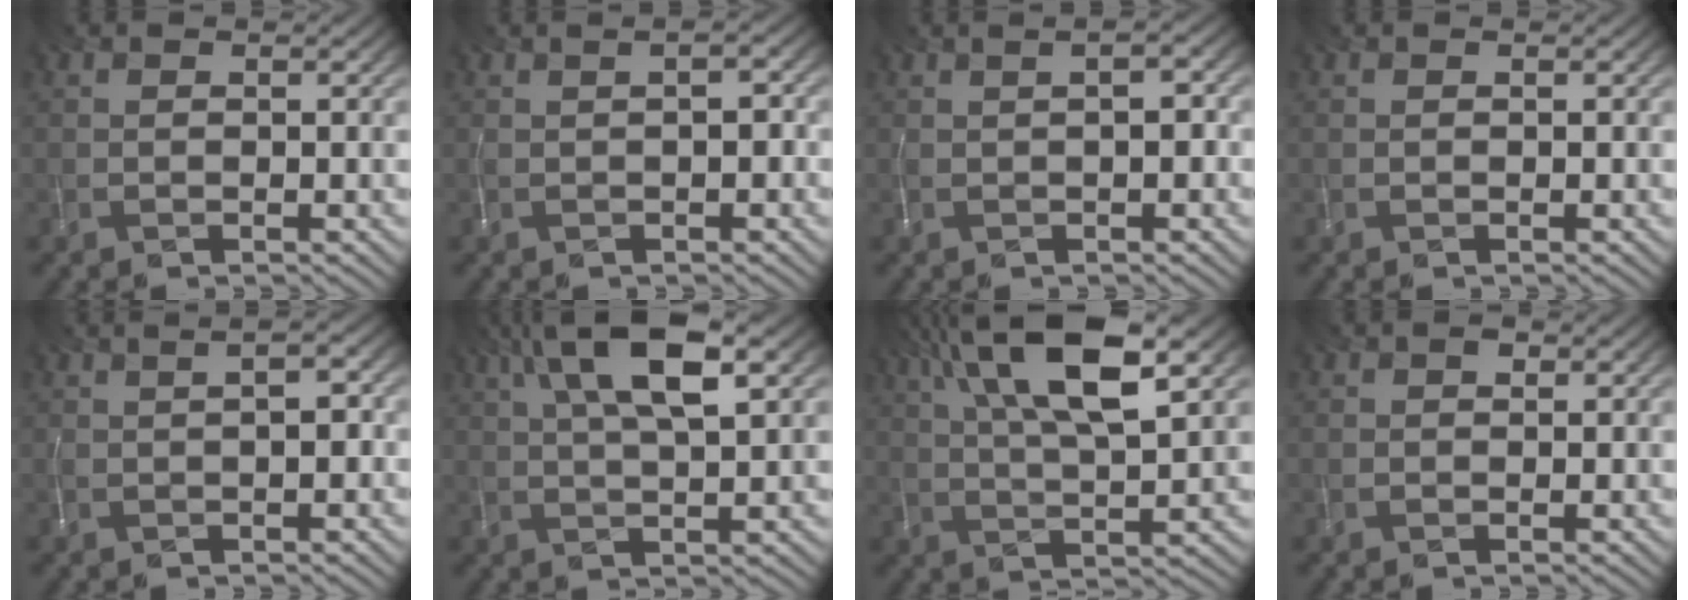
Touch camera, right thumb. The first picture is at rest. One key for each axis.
{"total": 1.7, "fx": 0.0, "fy": 0.4, "fz": 1.6, "tx": -0.036, "ty": 0.002, "tz": 0.007}
{"total": 2.2, "fx": 0.4, "fy": 0.6, "fz": 2.1, "tx": -0.046, "ty": 0.006, "tz": 0.010}
{"total": 0.0}
{"total": 2.6, "fx": 0.7, "fy": 0.8, "fz": 2.4, "tx": -0.049, "ty": 0.009, "tz": 0.013}
{"total": 10.1, "fx": 4.5, "fy": 2.7, "fz": 8.6, "tx": -0.166, "ty": 0.022, "tz": 0.079}
{"total": 13.0, "fx": 6.3, "fy": 3.6, "fz": 10.8, "tx": -0.215, "ty": 0.018, "tz": 0.114}
{"total": 0.8, "fx": 0.3, "fy": 0.6, "fz": 0.5, "tx": -0.009, "ty": 0.004, "tz": 0.004}